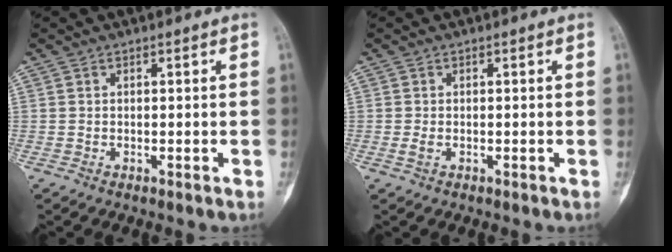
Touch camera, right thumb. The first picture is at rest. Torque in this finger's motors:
{"motor_torque": [0.92, 0.92, 0.03, -0.03, 0.00]}